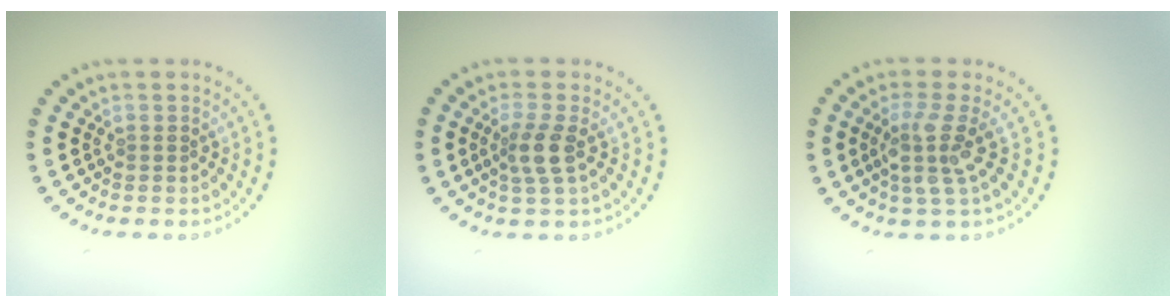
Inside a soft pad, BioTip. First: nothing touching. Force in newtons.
{"total": 2.5, "press": 2.1, "slide": 1.4}
{"total": 3.2, "press": 2.4, "slide": 2.2}